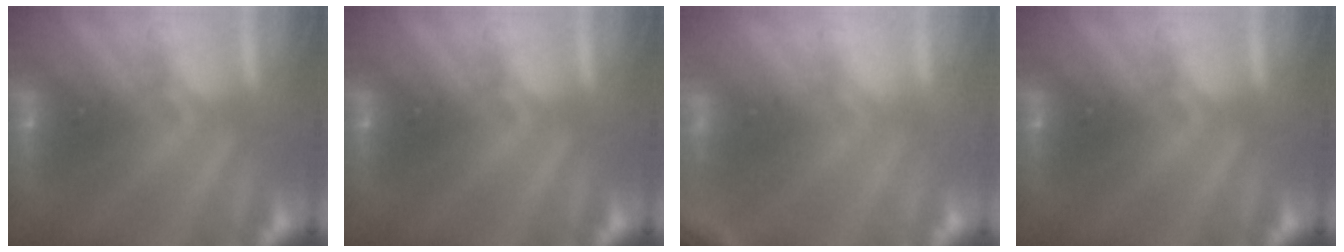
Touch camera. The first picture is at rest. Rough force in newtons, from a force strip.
{"total": 0.0}
{"total": 2.9}
{"total": 0.0}